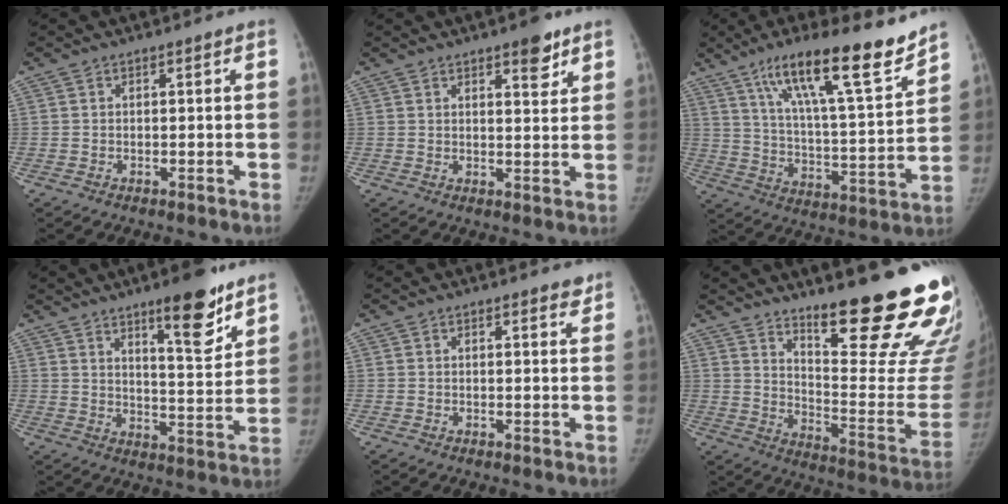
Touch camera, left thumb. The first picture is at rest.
{"total": 5.0, "force": [3.3, 1.8, 3.3], "torque": [-0.030, -0.020, 0.044]}
{"total": 20.6, "force": [14.3, 3.4, 14.4], "torque": [-0.210, -0.067, 0.236]}
{"total": 12.5, "force": [8.4, 3.1, 8.8], "torque": [-0.101, -0.060, 0.127]}
{"total": 1.5, "force": [1.3, 0.5, 0.6], "torque": [0.001, -0.008, 0.015]}
{"total": 26.5, "force": [18.2, 5.0, 18.5], "torque": [-0.215, -0.140, 0.258]}